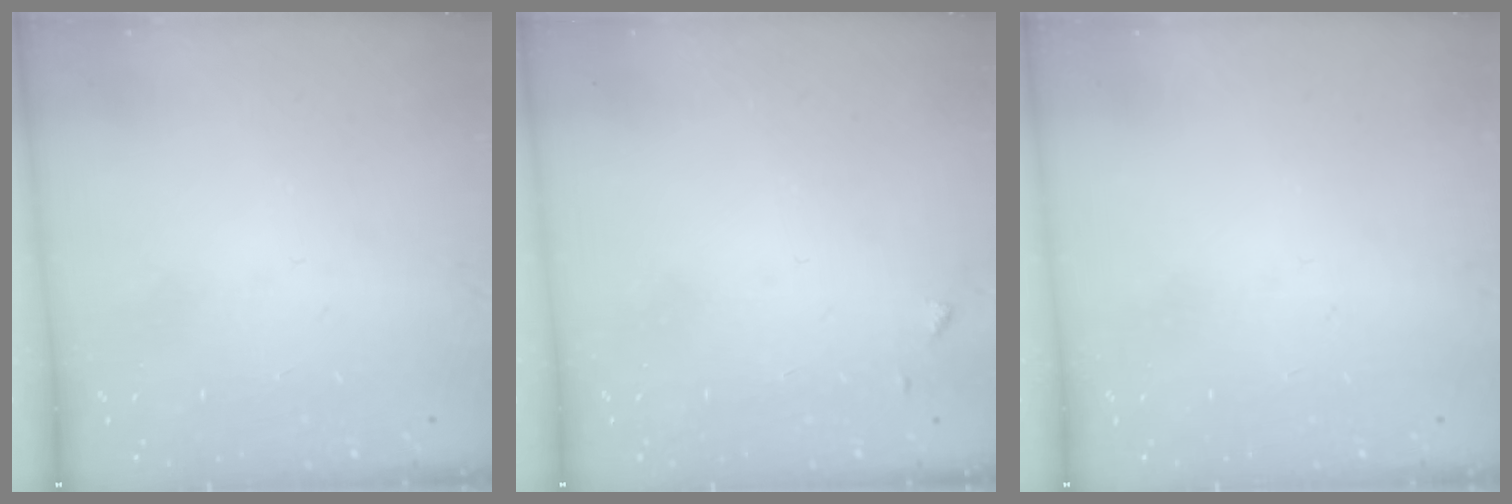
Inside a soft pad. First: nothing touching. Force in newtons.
{"total": 5.1, "press": 5.1, "slide": 0.5}
{"total": 0.0}